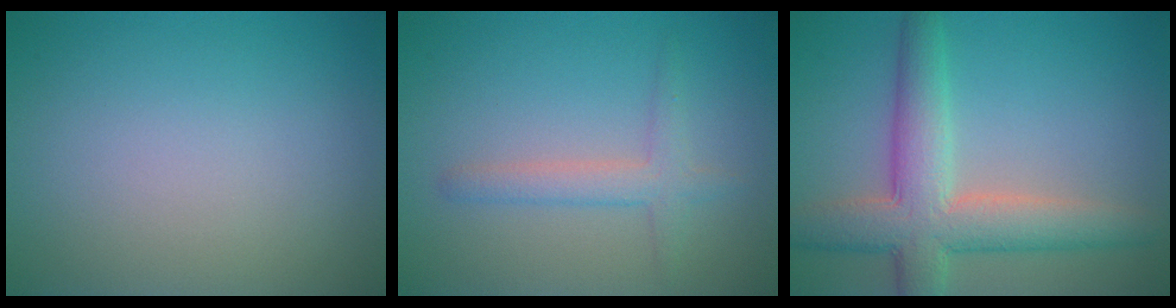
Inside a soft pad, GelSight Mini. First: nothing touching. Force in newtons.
{"total": 2.4, "press": 2.4, "slide": 0.0}
{"total": 6.9, "press": 6.9, "slide": 0.3}